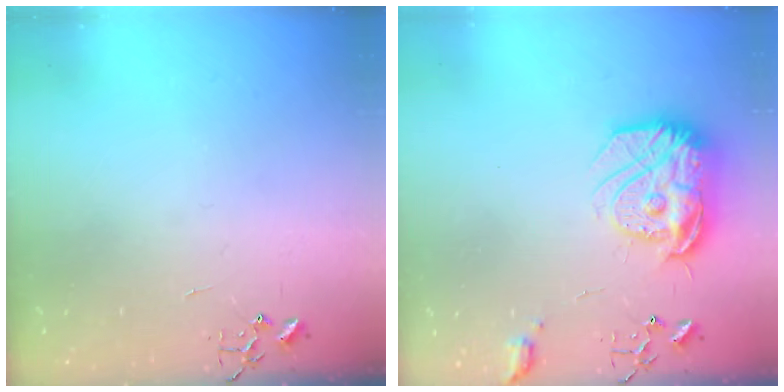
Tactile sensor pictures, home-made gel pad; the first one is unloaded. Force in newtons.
{"total": 17.7, "press": 17.6, "slide": 1.4}